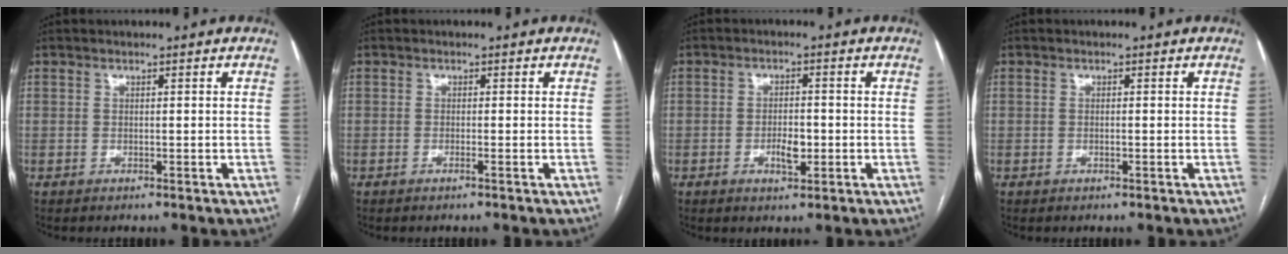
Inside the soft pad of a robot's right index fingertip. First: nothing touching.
{"total": 0.6, "force": [-0.4, -0.2, 0.5], "torque": [-0.009, 0.001, -0.007]}
{"total": 3.8, "force": [-1.1, 1.5, 3.3], "torque": [-0.059, 0.002, -0.016]}
{"total": 0.6, "force": [-0.1, 0.1, 0.6], "torque": [-0.016, 0.003, 0.000]}